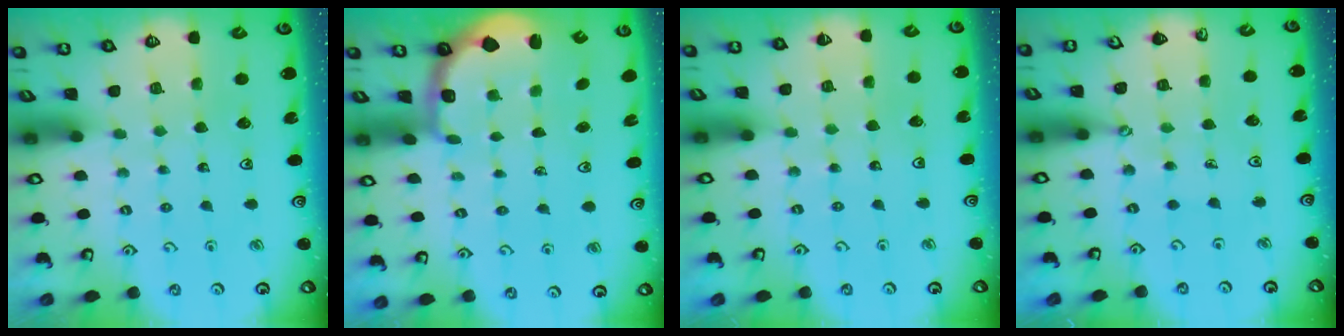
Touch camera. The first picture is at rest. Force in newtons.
{"total": 2.2, "press": 1.5, "slide": 1.6}
{"total": 2.1, "press": 2.1, "slide": 0.2}
{"total": 0.6, "press": 0.6, "slide": 0.1}